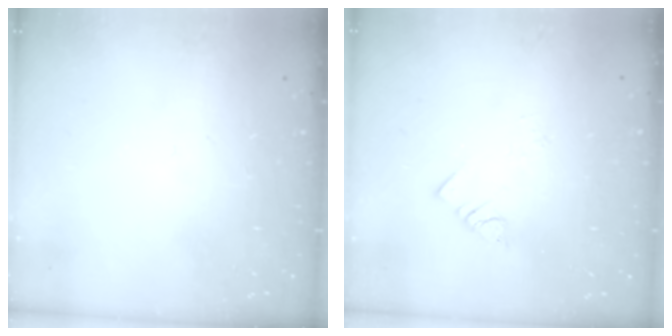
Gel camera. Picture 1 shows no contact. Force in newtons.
{"total": 2.8, "press": 2.8, "slide": 0.3}